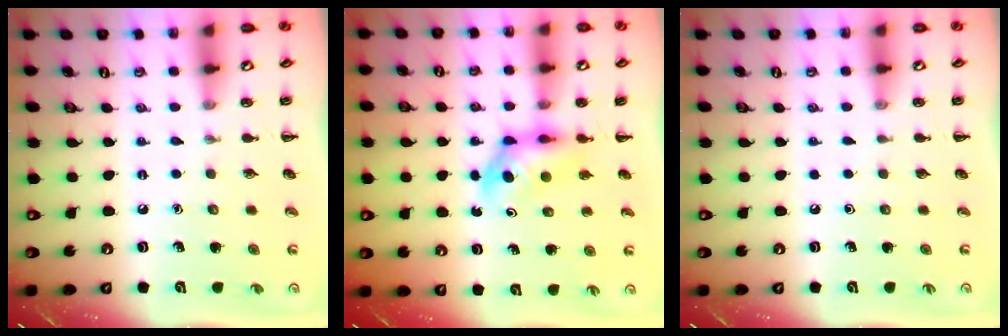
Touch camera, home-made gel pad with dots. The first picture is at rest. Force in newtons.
{"total": 5.2, "press": 5.1, "slide": 1.1}
{"total": 0.0}